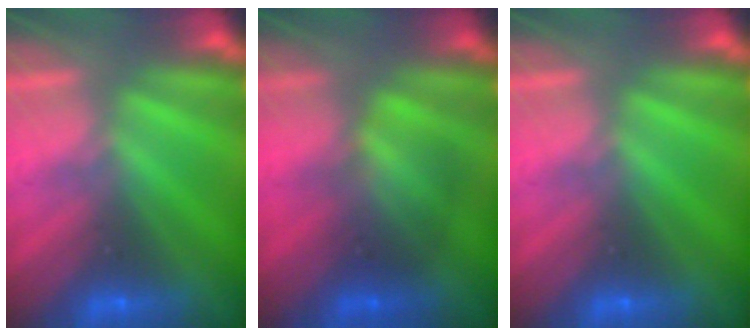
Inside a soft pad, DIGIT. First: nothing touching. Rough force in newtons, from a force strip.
{"total": 2.1}
{"total": 0.0}